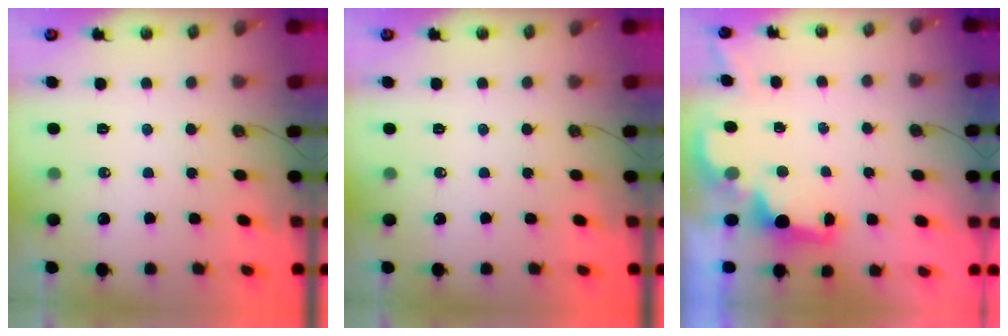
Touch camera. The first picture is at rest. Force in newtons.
{"total": 0.0}
{"total": 2.0, "press": 1.9, "slide": 0.8}